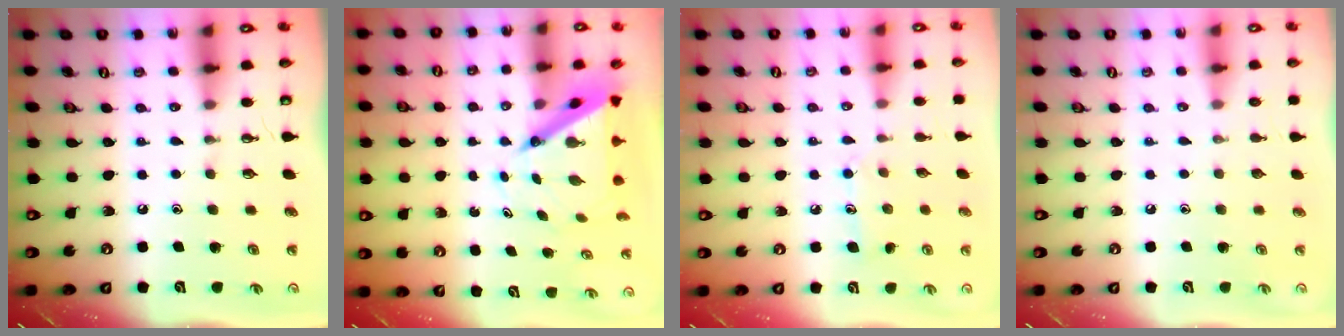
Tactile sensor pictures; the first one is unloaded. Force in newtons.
{"total": 7.2, "press": 7.1, "slide": 0.7}
{"total": 7.8, "press": 7.8, "slide": 0.1}
{"total": 0.0}